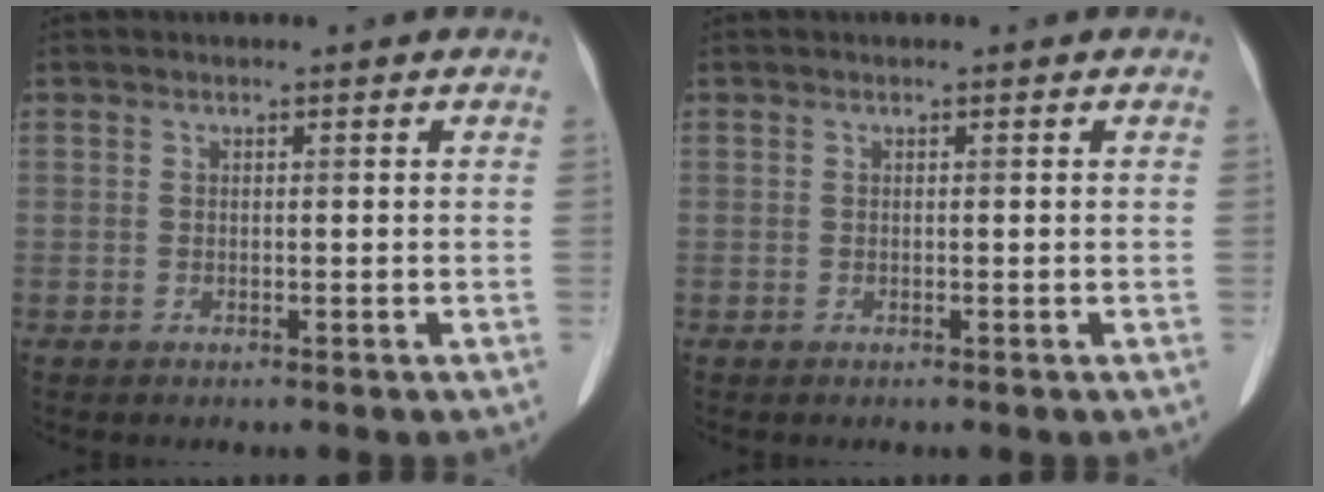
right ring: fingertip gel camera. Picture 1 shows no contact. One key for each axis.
{"total": 0.0}